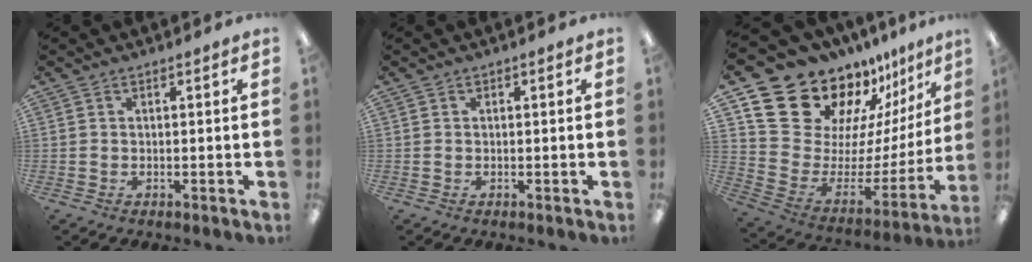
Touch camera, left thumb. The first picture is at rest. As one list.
[{"total": 0.0}, {"total": 20.4, "force": [16.8, 9.6, 6.4], "torque": [-0.109, -0.137, 0.314]}]